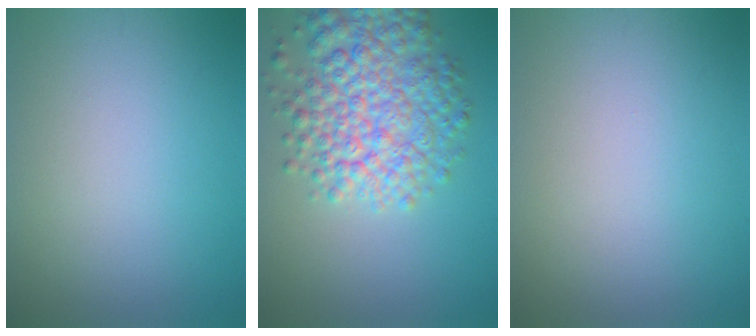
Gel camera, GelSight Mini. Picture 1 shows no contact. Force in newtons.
{"total": 7.8, "press": 7.8, "slide": 0.3}
{"total": 0.0}